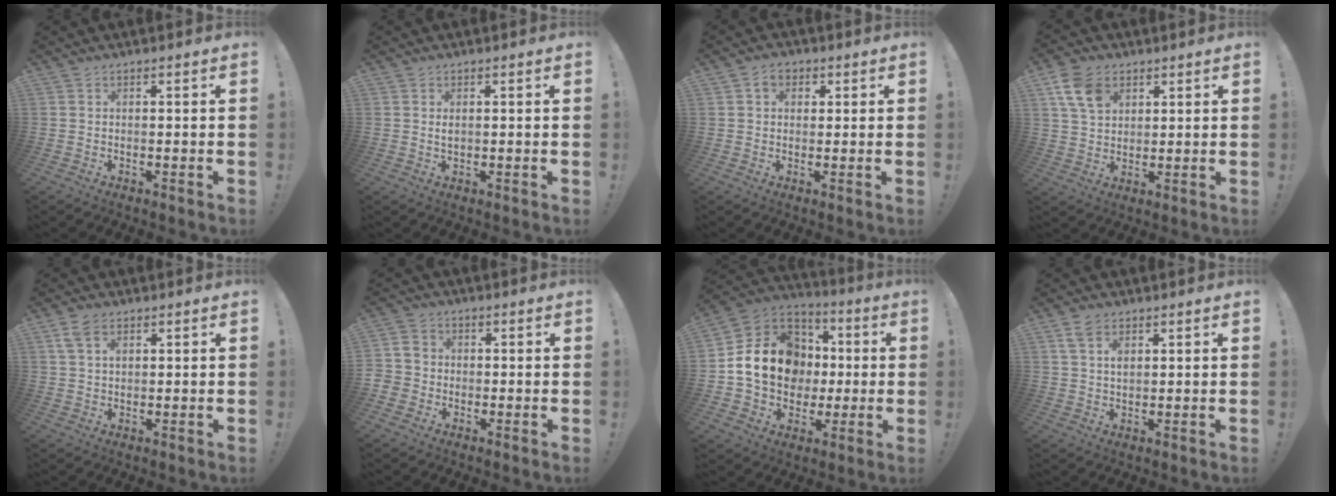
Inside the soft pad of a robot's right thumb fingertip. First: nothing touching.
{"total": 1.1, "force": [0.4, 0.5, 0.8], "torque": [-0.013, 0.000, 0.006]}
{"total": 4.5, "force": [1.7, 3.5, 2.3], "torque": [-0.032, 0.001, 0.030]}
{"total": 10.4, "force": [4.9, 7.2, 5.7], "torque": [-0.113, -0.004, 0.097]}
{"total": 4.1, "force": [1.8, 2.6, 2.7], "torque": [-0.042, -0.004, 0.033]}
{"total": 4.5, "force": [-1.4, 4.0, 1.3], "torque": [-0.032, 0.016, -0.025]}
{"total": 18.2, "force": [1.1, 14.8, 10.5], "torque": [-0.166, 0.018, 0.040]}
{"total": 4.2, "force": [2.2, 2.5, 2.4], "torque": [-0.032, -0.011, 0.038]}